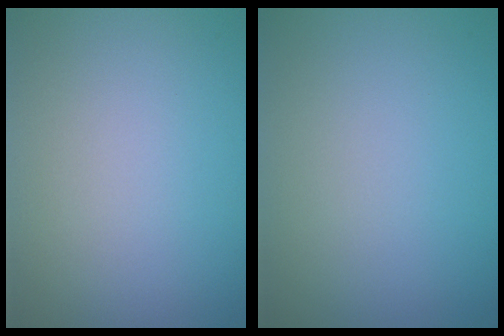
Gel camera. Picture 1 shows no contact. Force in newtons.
{"total": 0.0}